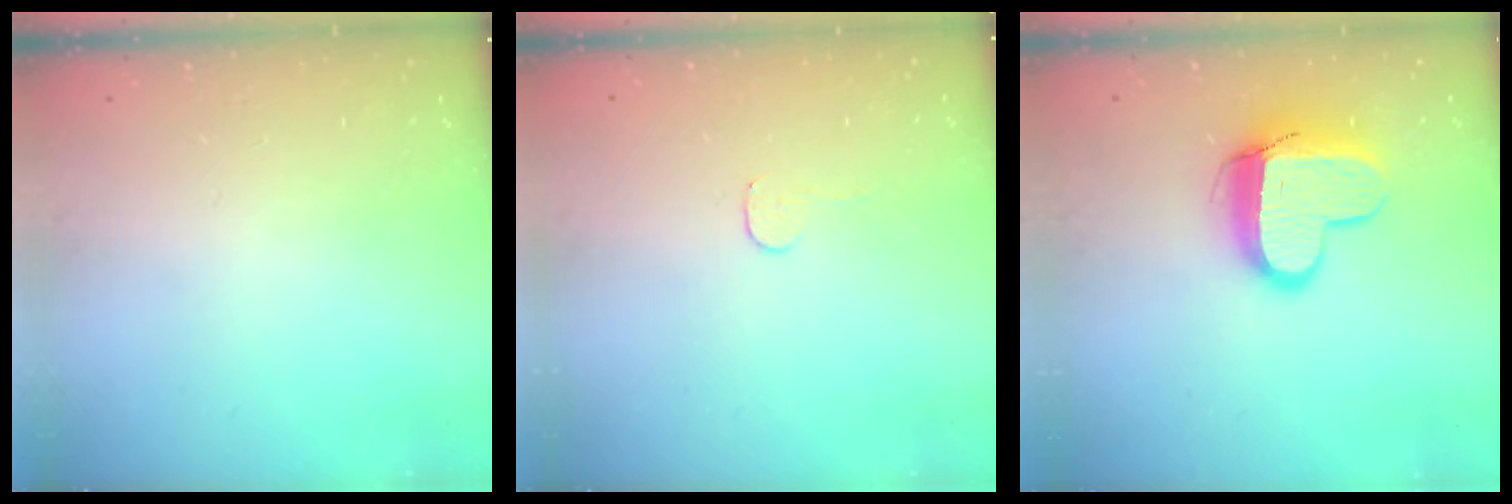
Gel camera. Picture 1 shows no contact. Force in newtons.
{"total": 2.8, "press": 2.8, "slide": 0.2}
{"total": 12.7, "press": 12.7, "slide": 1.1}